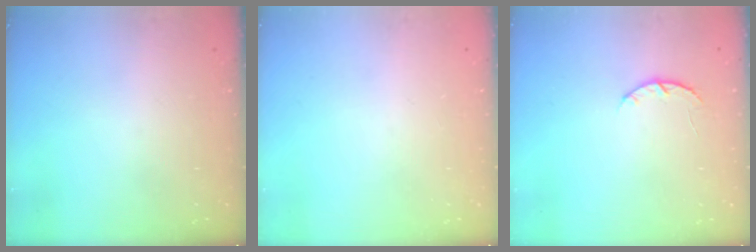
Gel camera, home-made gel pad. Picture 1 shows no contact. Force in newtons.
{"total": 0.0}
{"total": 3.4, "press": 3.4, "slide": 0.6}